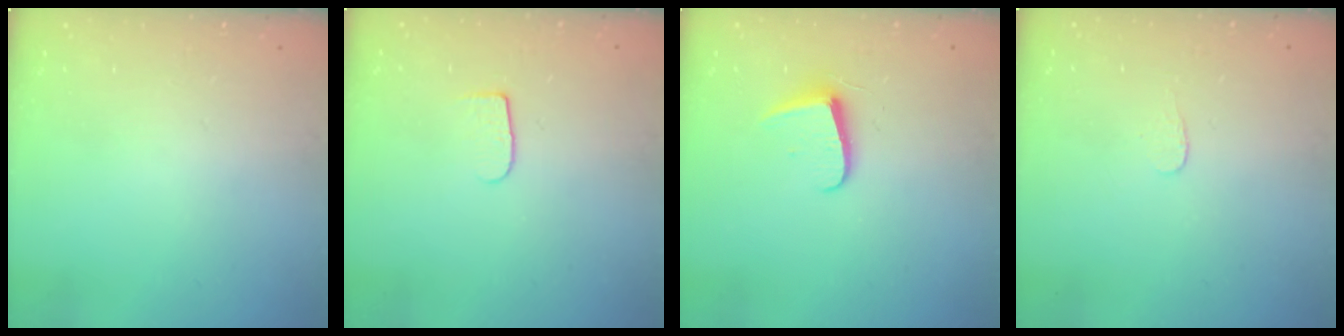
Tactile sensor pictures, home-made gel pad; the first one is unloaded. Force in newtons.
{"total": 5.8, "press": 5.8, "slide": 0.7}
{"total": 6.8, "press": 6.8, "slide": 0.7}
{"total": 3.0, "press": 3.0, "slide": 0.2}